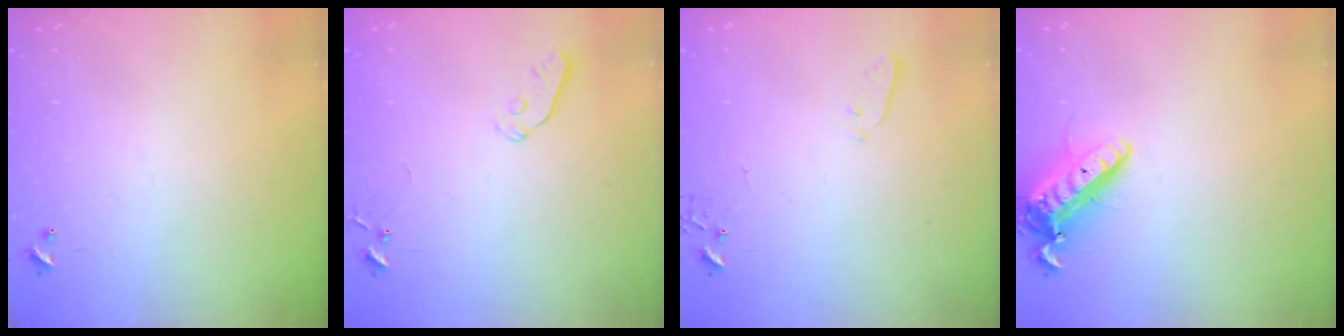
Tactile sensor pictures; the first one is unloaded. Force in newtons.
{"total": 3.3, "press": 3.2, "slide": 0.7}
{"total": 2.9, "press": 2.8, "slide": 0.7}
{"total": 13.9, "press": 13.7, "slide": 2.5}